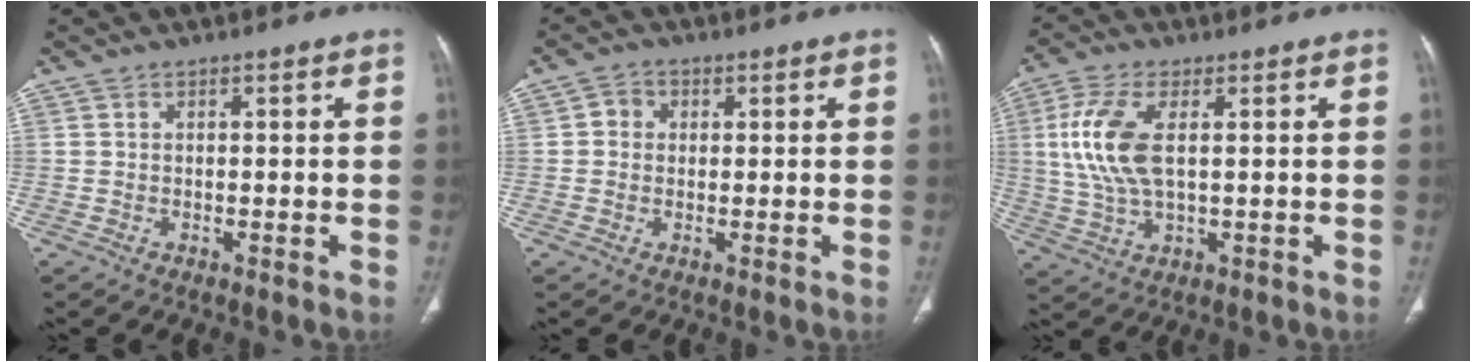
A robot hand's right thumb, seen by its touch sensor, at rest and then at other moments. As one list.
[{"total": 2.6, "force": [0.5, 2.4, 1.0], "torque": [-0.004, 0.007, 0.005]}, {"total": 10.9, "force": [1.9, 5.0, 9.5], "torque": [-0.220, -0.004, 0.040]}]